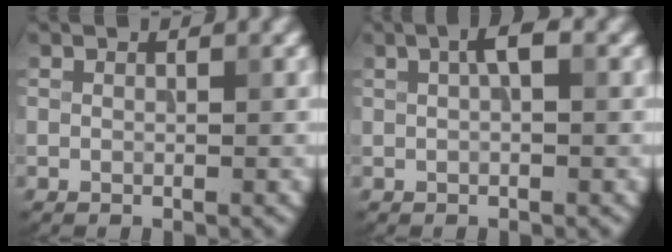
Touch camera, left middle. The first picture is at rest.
{"total": 1.8, "force": [0.5, 0.4, 1.6], "torque": [-0.031, 0.007, 0.008]}